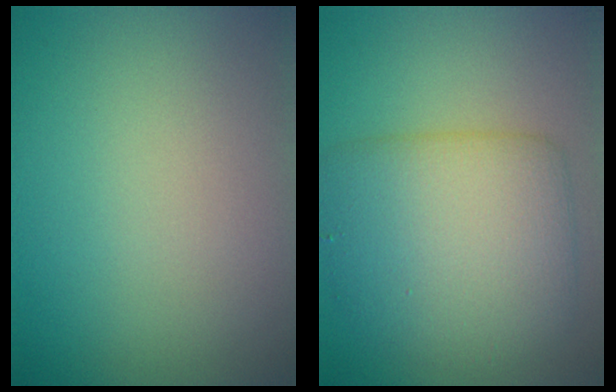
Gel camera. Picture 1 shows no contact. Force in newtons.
{"total": 6.9, "press": 6.8, "slide": 0.3}